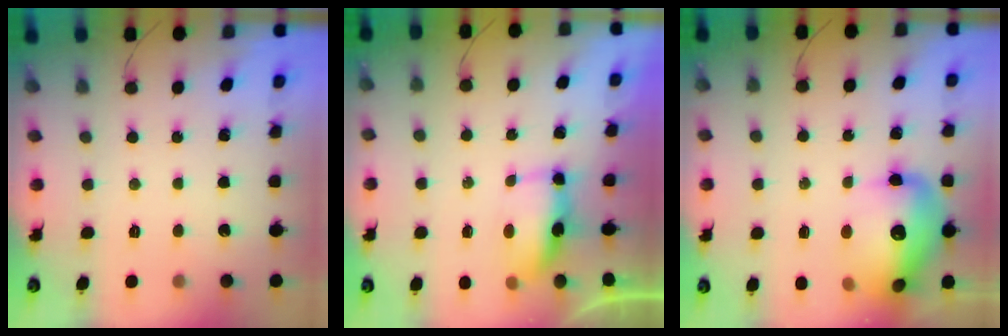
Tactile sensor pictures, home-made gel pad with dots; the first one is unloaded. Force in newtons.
{"total": 7.5, "press": 6.8, "slide": 3.2}
{"total": 20.2, "press": 19.7, "slide": 4.3}